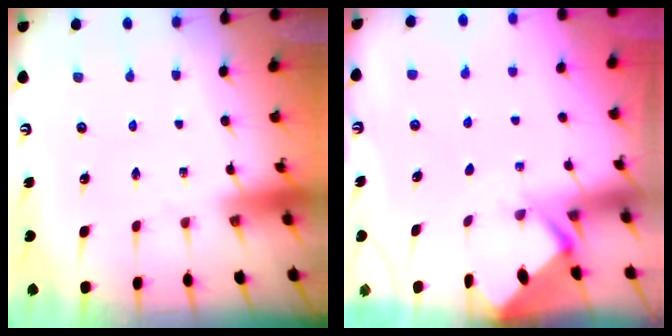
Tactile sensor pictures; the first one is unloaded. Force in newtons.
{"total": 2.8, "press": 2.8, "slide": 0.2}